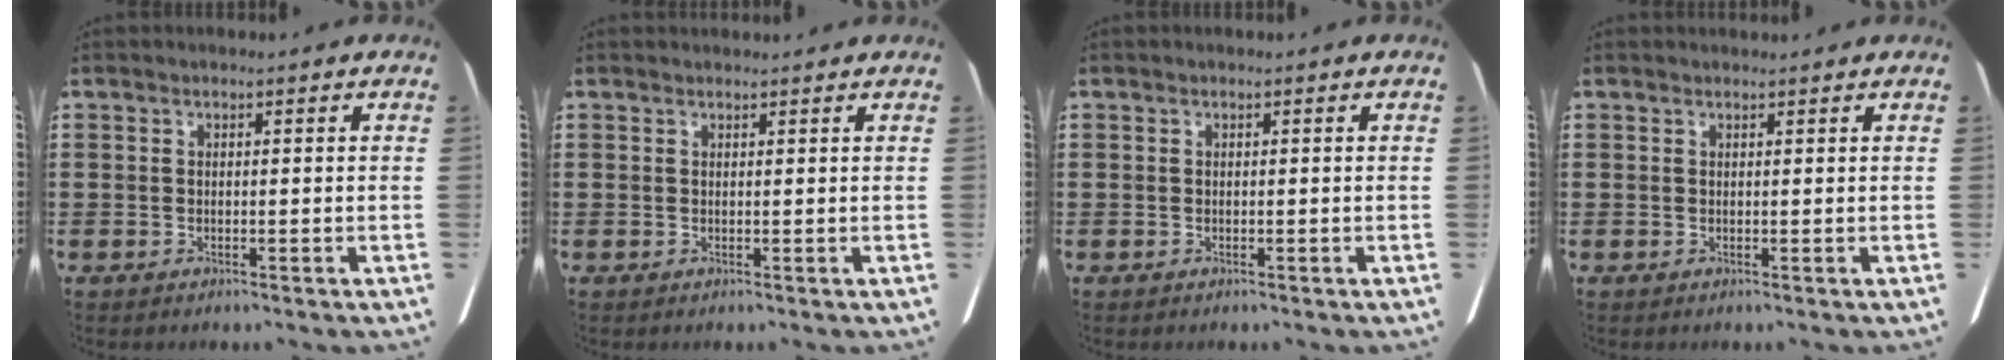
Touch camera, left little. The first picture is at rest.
{"total": 0.7, "force": [0.7, 0.1, 0.1], "torque": [0.006, -0.001, 0.010]}
{"total": 0.0}
{"total": 0.6, "force": [0.6, 0.1, 0.1], "torque": [0.006, -0.001, 0.008]}